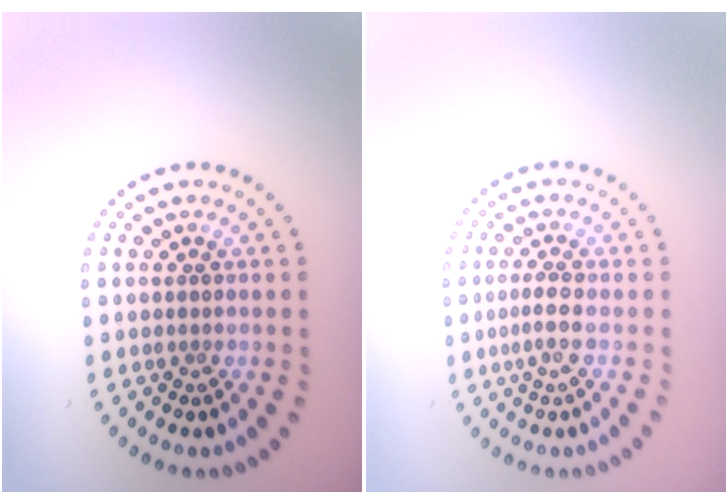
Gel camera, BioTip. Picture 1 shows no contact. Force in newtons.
{"total": 1.6, "press": 1.3, "slide": 0.9}